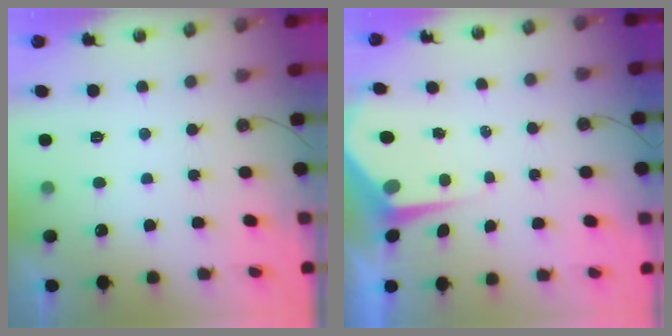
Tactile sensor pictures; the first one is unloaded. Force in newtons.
{"total": 5.1, "press": 5.1, "slide": 0.5}